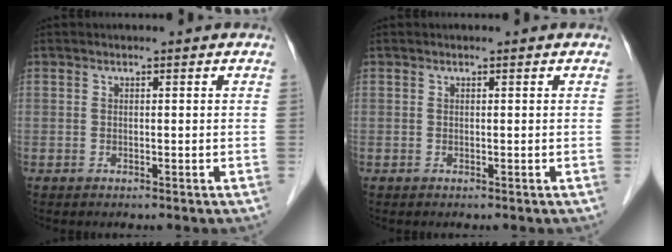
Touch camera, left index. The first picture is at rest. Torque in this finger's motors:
{"motor_torque": [0.00, 0.00, 0.00, 0.00]}